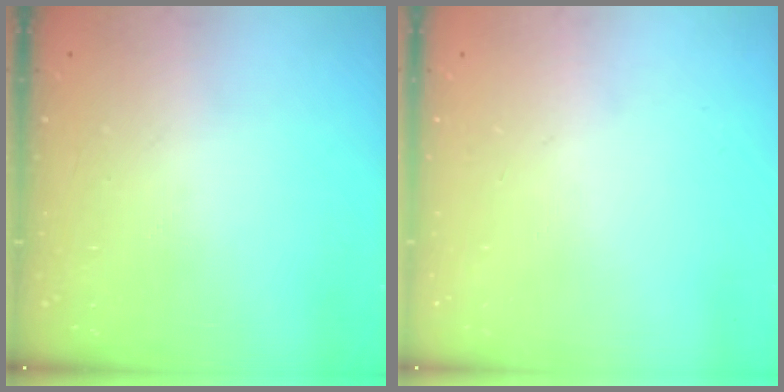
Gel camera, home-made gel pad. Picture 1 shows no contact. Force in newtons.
{"total": 0.0}